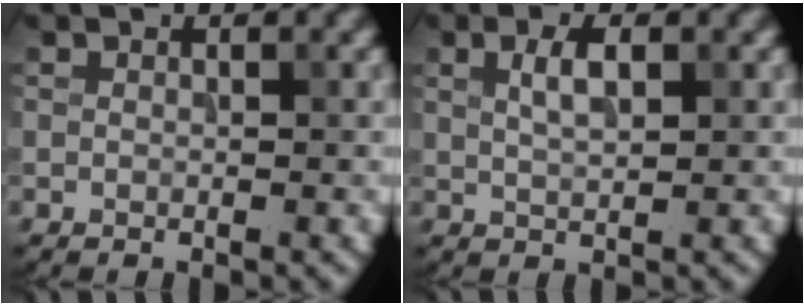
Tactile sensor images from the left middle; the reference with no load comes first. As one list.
[{"total": 2.4, "force": [0.8, 0.9, 2.1], "torque": [-0.040, 0.003, 0.017]}]